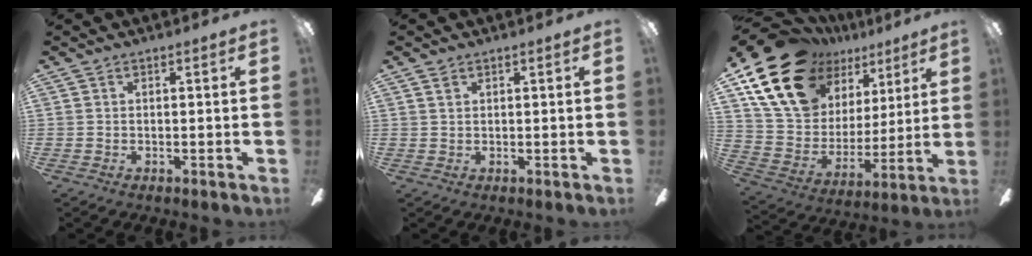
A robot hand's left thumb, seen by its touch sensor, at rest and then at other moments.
{"total": 1.1, "force": [0.7, 0.6, 0.5], "torque": [-0.013, 0.002, 0.013]}
{"total": 22.0, "force": [14.8, 13.0, 9.8], "torque": [-0.187, -0.081, 0.286]}